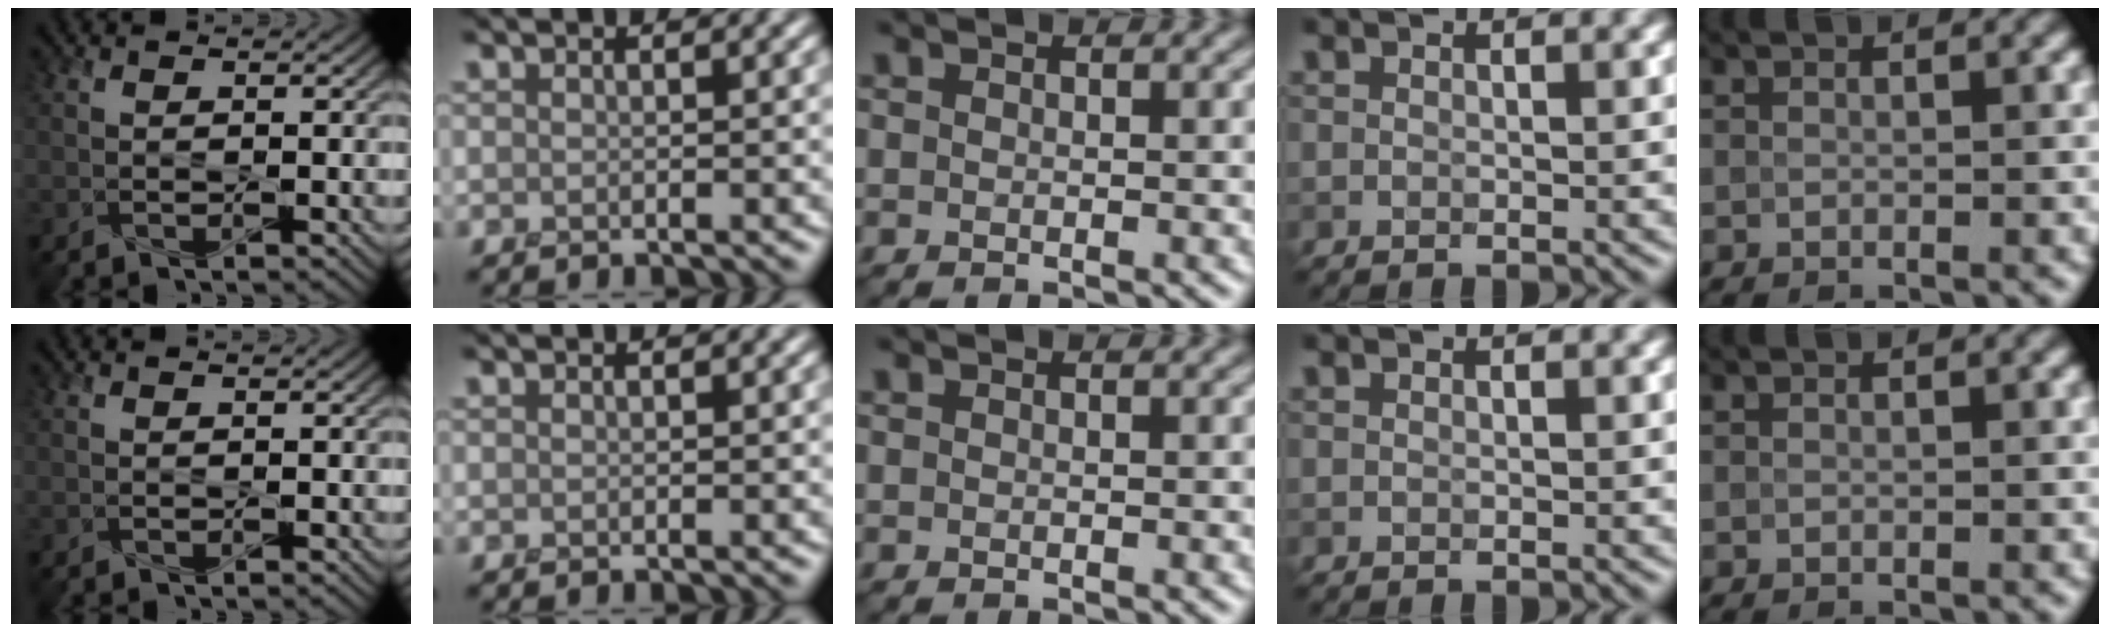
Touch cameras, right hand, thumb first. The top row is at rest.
{}